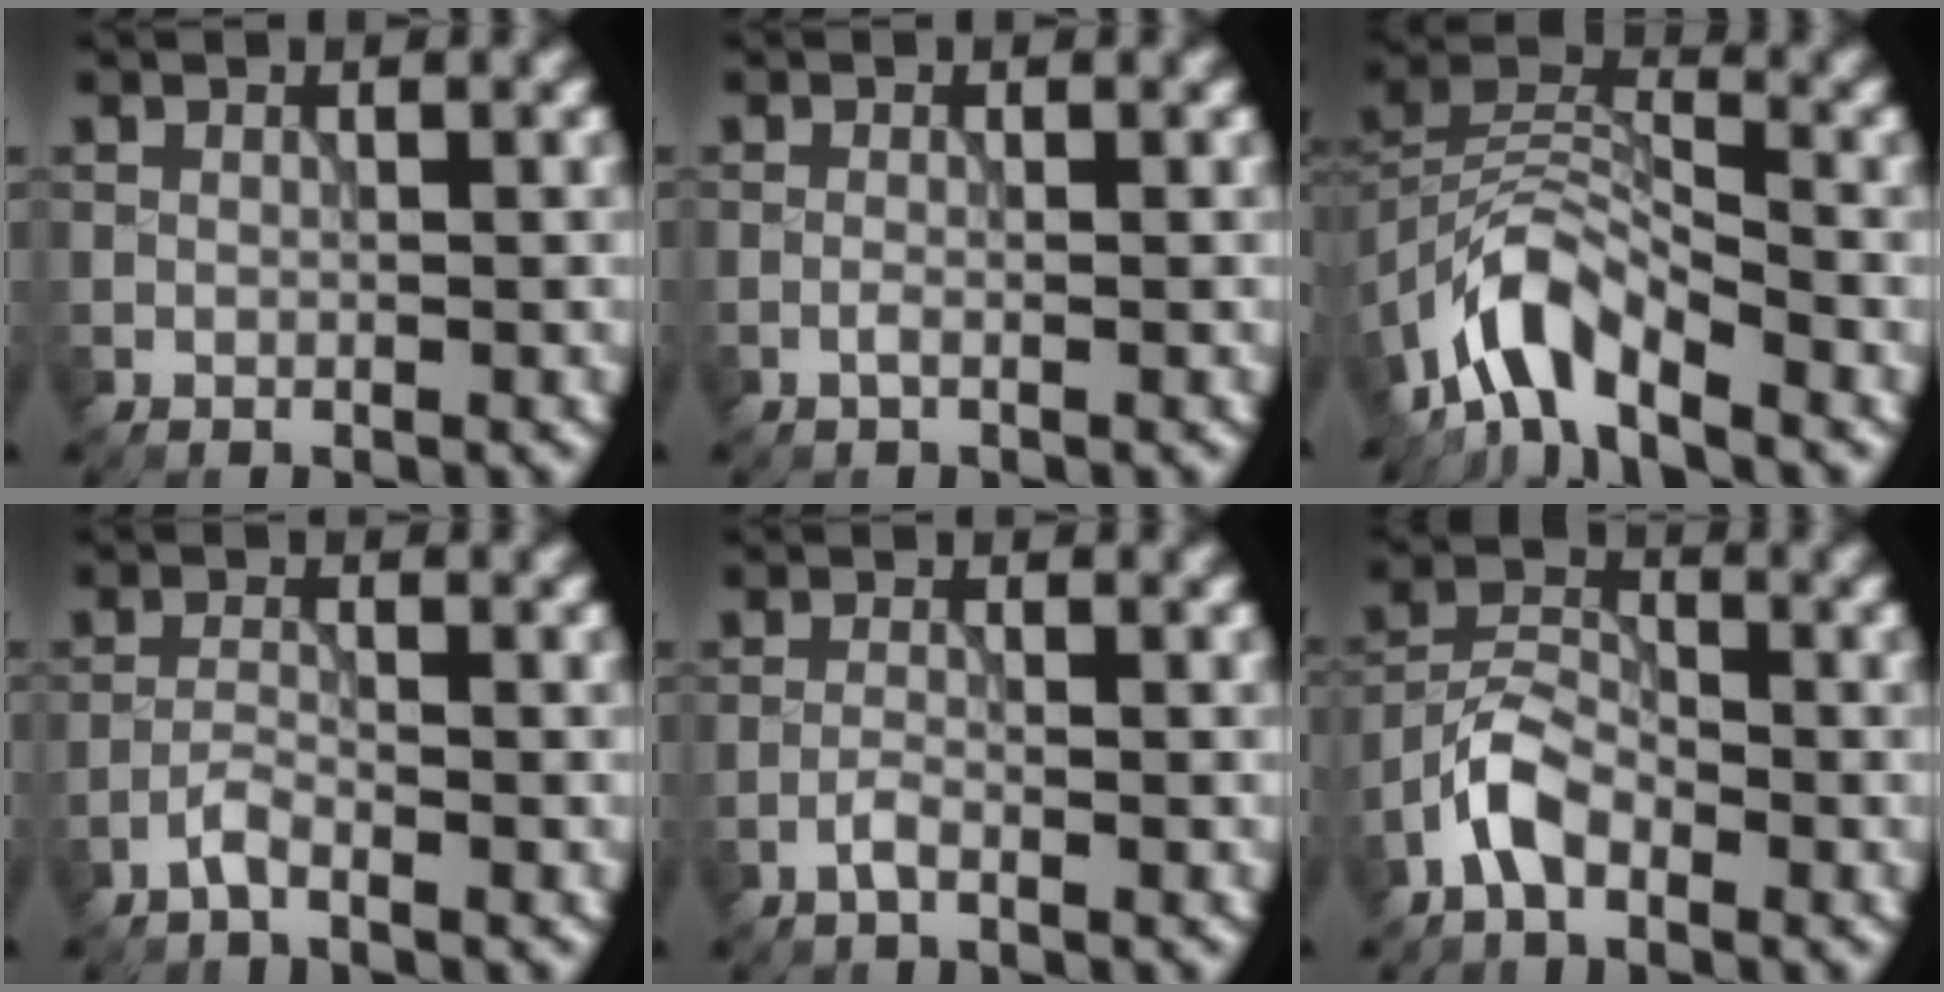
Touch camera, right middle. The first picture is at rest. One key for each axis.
{"total": 0.7, "fx": -0.3, "fy": 0.1, "fz": 0.6, "tx": -0.013, "ty": 0.000, "tz": -0.009}
{"total": 6.6, "fx": -5.0, "fy": 2.3, "fz": 3.6, "tx": -0.058, "ty": 0.005, "tz": -0.104}
{"total": 1.5, "fx": -1.2, "fy": 0.2, "fz": 0.9, "tx": -0.019, "ty": 0.005, "tz": -0.031}
{"total": 1.2, "fx": -0.8, "fy": 0.2, "fz": 0.8, "tx": -0.017, "ty": 0.004, "tz": -0.020}
{"total": 3.9, "fx": -2.5, "fy": 2.0, "fz": 2.3, "tx": -0.041, "ty": 0.012, "tz": -0.060}